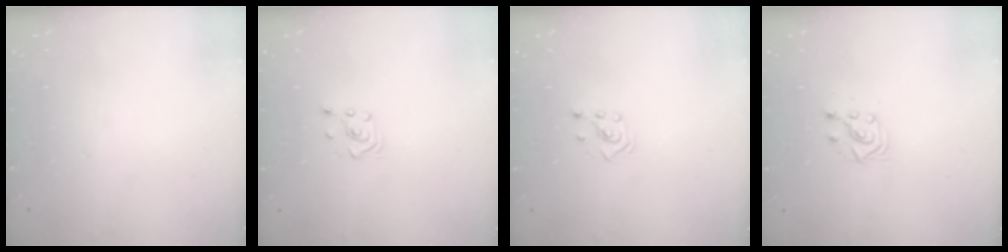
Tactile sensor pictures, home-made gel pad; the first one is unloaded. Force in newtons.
{"total": 2.8, "press": 2.6, "slide": 1.1}
{"total": 2.1, "press": 1.9, "slide": 0.8}
{"total": 3.7, "press": 3.6, "slide": 0.9}